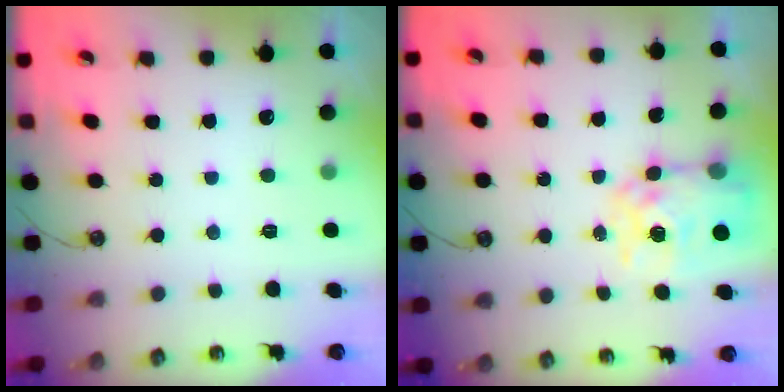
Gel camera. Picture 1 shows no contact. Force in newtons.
{"total": 9.6, "press": 9.6, "slide": 0.9}